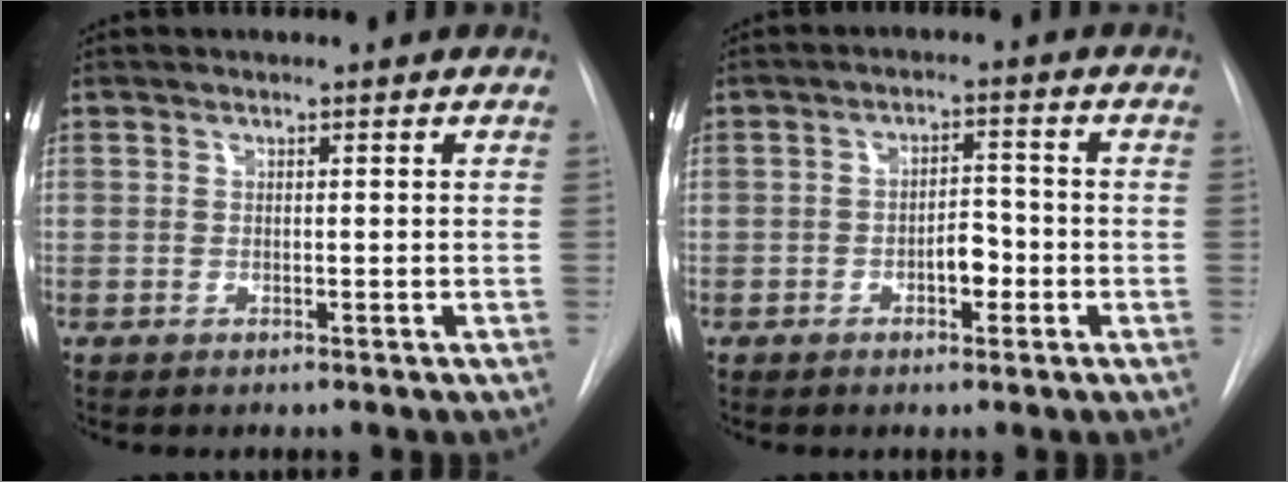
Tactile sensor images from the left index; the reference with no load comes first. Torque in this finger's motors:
{"motor_torque": [0.13, 0.07, 0.07, 0.03]}